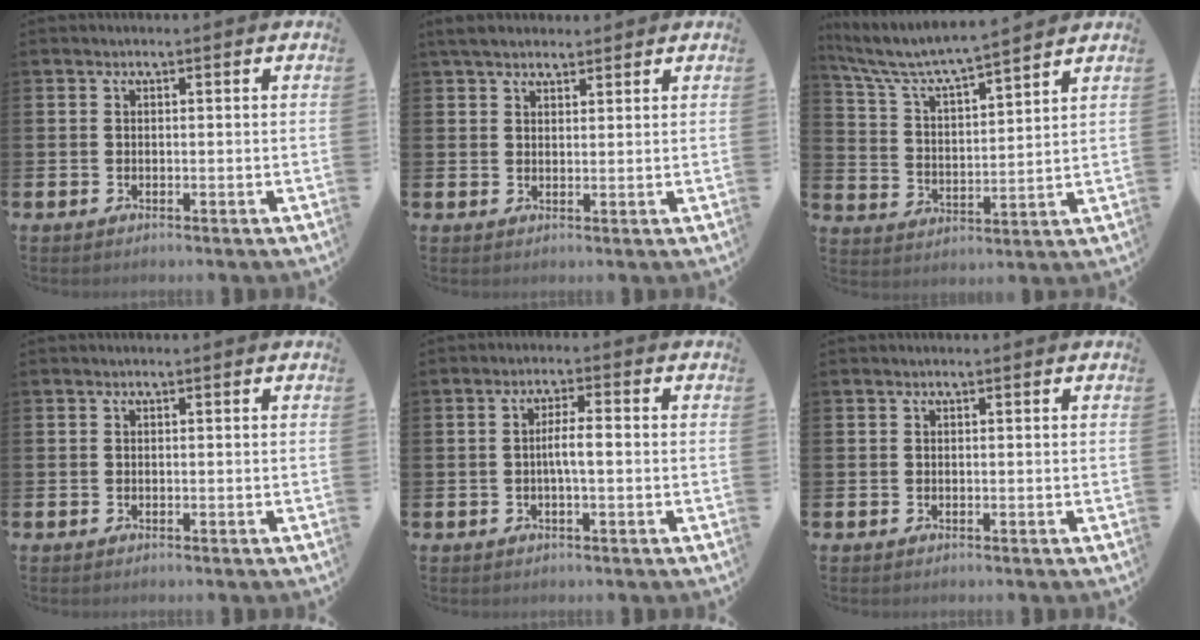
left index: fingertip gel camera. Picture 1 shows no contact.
{"total": 3.7, "force": [3.3, 1.3, 1.2], "torque": [-0.015, -0.012, 0.059]}
{"total": 6.6, "force": [6.2, 0.6, 2.3], "torque": [-0.071, -0.050, 0.102]}
{"total": 0.0}
{"total": 3.0, "force": [-0.4, 0.6, 2.9], "torque": [-0.056, 0.005, -0.008]}
{"total": 0.0}